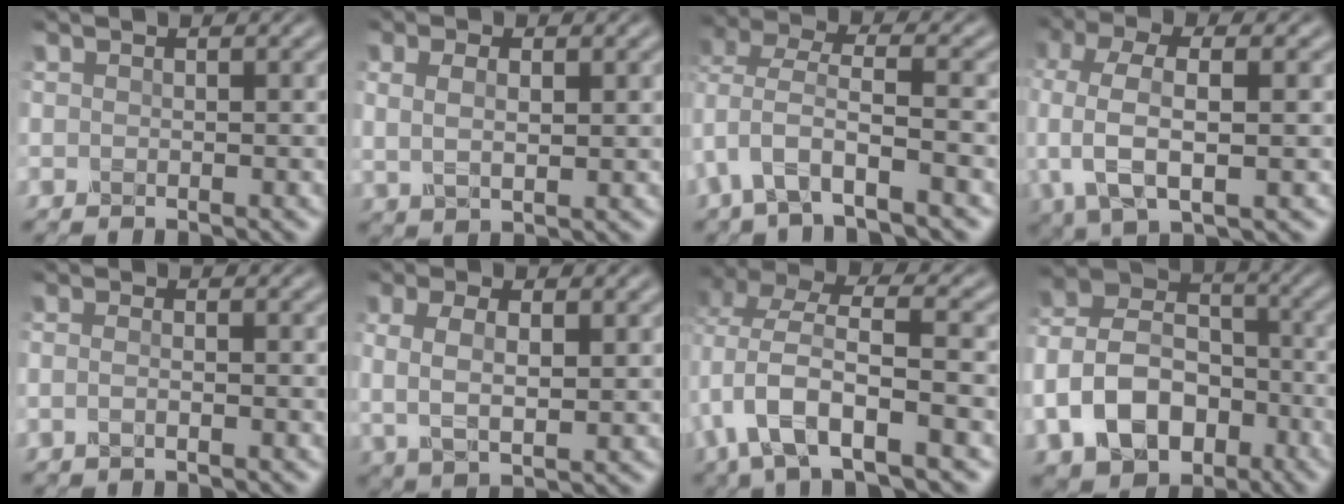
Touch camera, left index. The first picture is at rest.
{"total": 2.8, "force": [1.0, 1.3, 2.3], "torque": [-0.041, -0.007, 0.023]}
{"total": 5.5, "force": [-2.2, 2.5, 4.4], "torque": [-0.087, 0.001, -0.047]}
{"total": 7.3, "force": [-0.7, 3.4, 6.5], "torque": [-0.136, 0.006, -0.023]}
{"total": 1.5, "force": [-0.4, 0.7, 1.3], "torque": [-0.018, -0.002, -0.018]}
{"total": 4.3, "force": [0.8, 1.9, 3.8], "torque": [-0.078, -0.002, 0.016]}
{"total": 8.0, "force": [-1.2, 3.1, 7.3], "torque": [-0.146, 0.009, -0.032]}
{"total": 9.6, "force": [-3.8, 6.8, 5.6], "torque": [-0.110, 0.000, -0.082]}